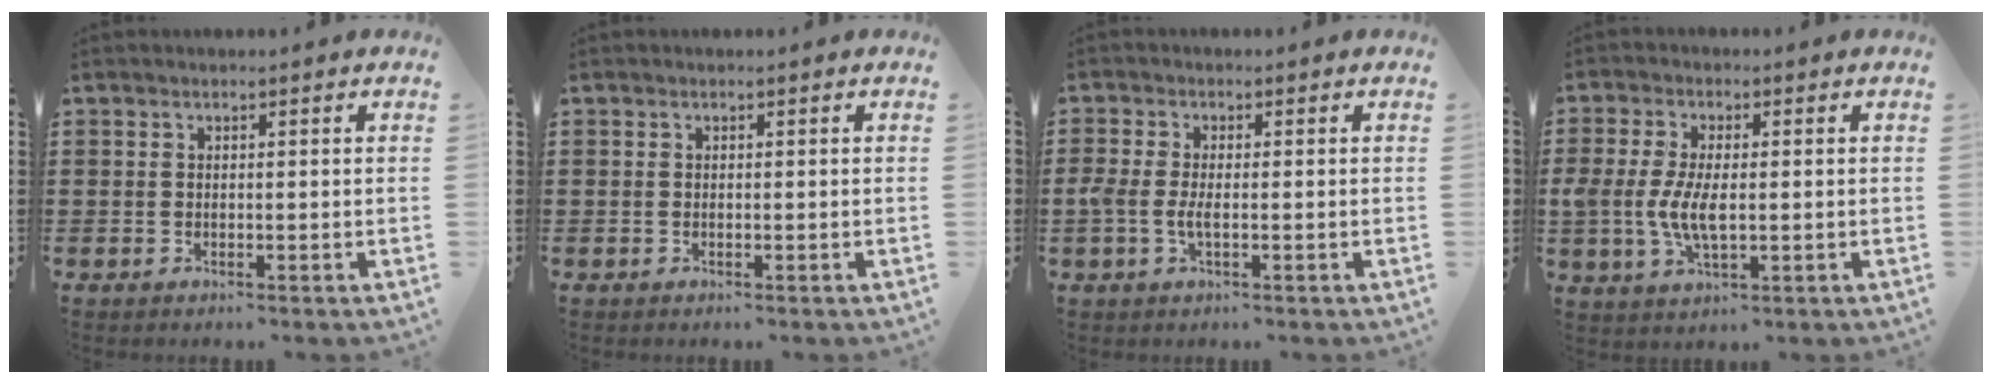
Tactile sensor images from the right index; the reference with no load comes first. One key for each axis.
{"total": 0.0}
{"total": 2.9, "fx": -0.7, "fy": 1.0, "fz": 2.7, "tx": -0.062, "ty": -0.002, "tz": -0.017}
{"total": 6.6, "fx": -0.4, "fy": 2.9, "fz": 5.9, "tx": -0.133, "ty": -0.005, "tz": -0.013}